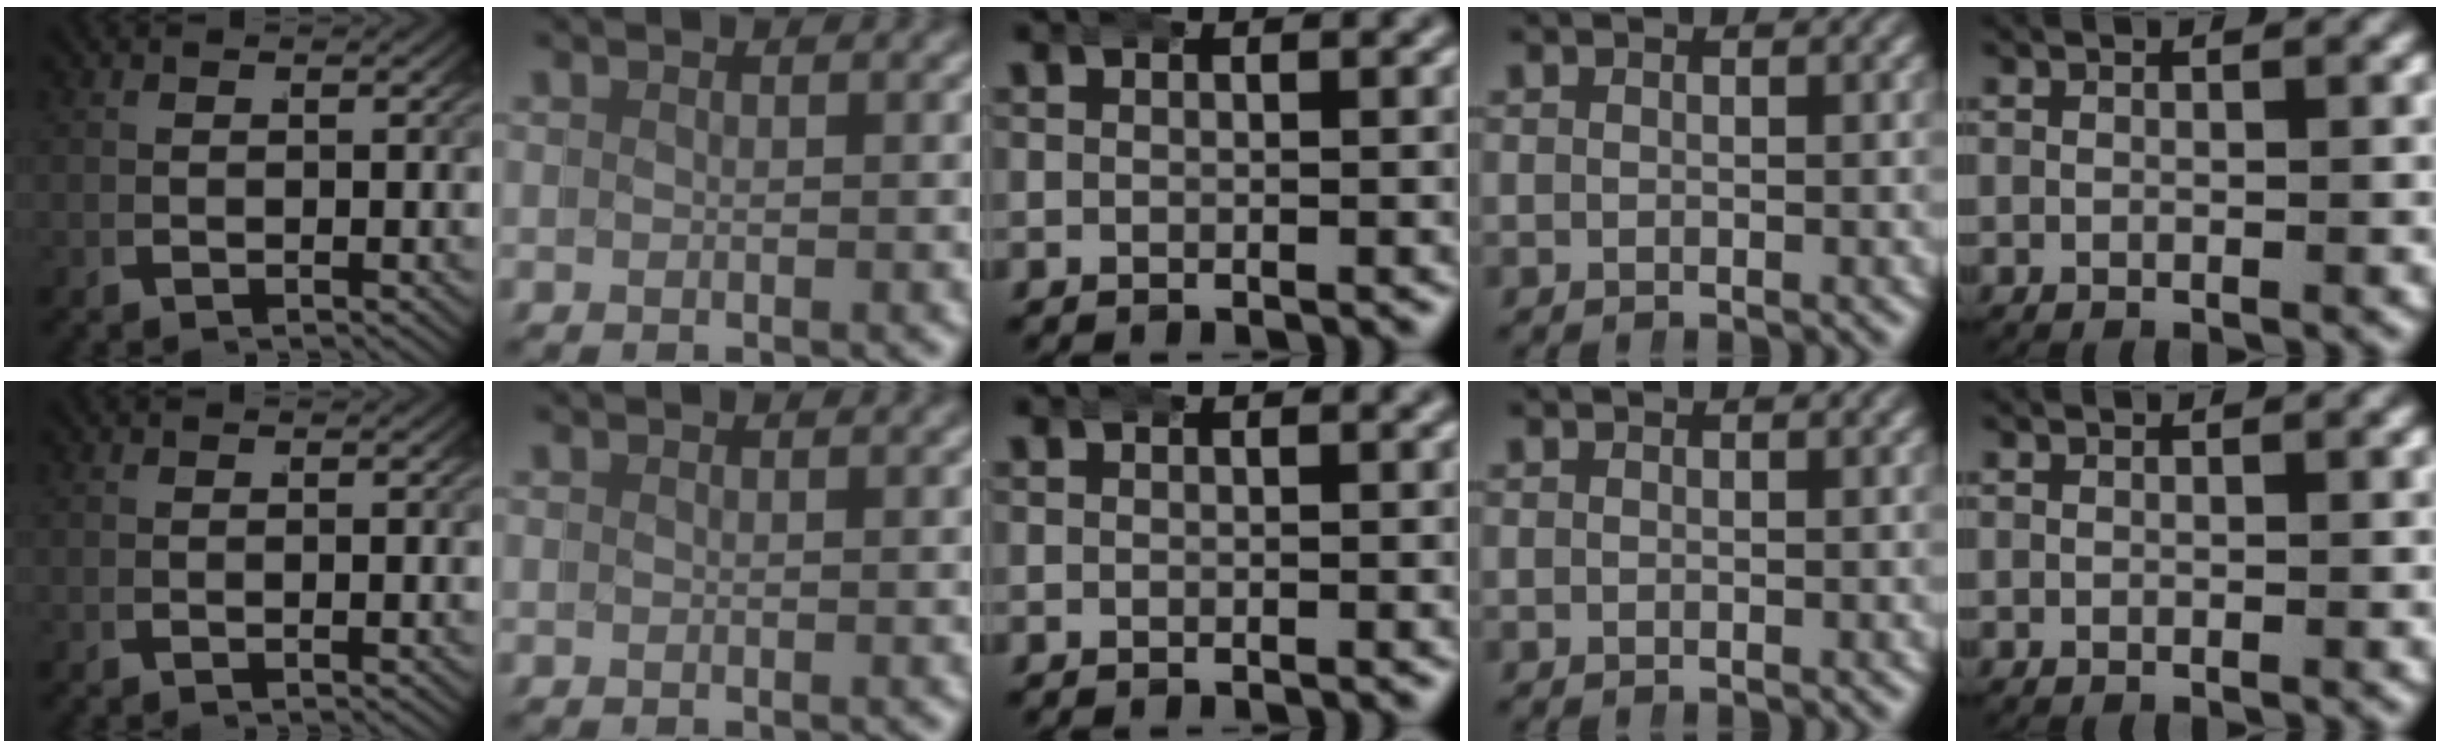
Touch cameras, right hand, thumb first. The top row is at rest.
{}